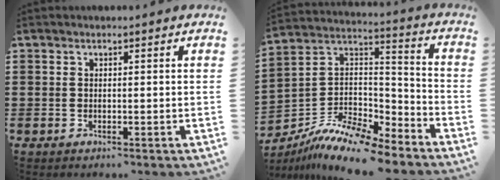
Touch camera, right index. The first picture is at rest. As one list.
[{"total": 10.9, "force": [-9.5, 2.4, 4.8], "torque": [-0.094, 0.019, -0.189]}]